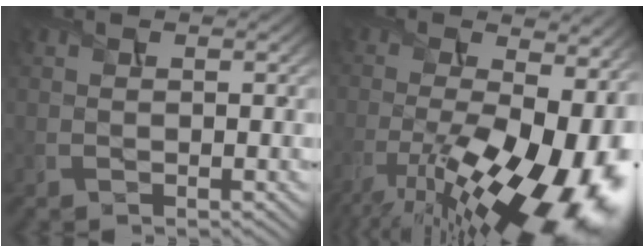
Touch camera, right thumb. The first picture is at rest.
{"total": 20.2, "force": [-8.2, 8.4, 16.5], "torque": [-0.262, -0.037, -0.113]}